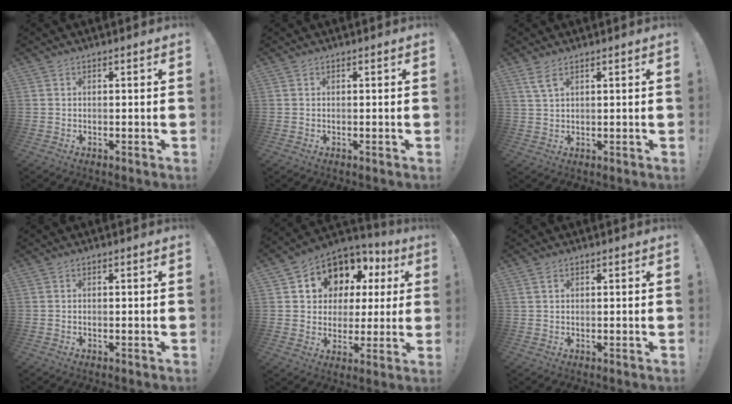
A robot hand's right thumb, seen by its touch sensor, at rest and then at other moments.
{"total": 0.0}
{"total": 5.4, "force": [3.1, 2.8, 3.4], "torque": [-0.060, -0.010, 0.057]}
{"total": 0.0}
{"total": 10.4, "force": [5.6, 8.1, 3.3], "torque": [-0.044, -0.053, 0.114]}
{"total": 1.5, "force": [0.8, 0.9, 0.9], "torque": [-0.015, 0.001, 0.015]}